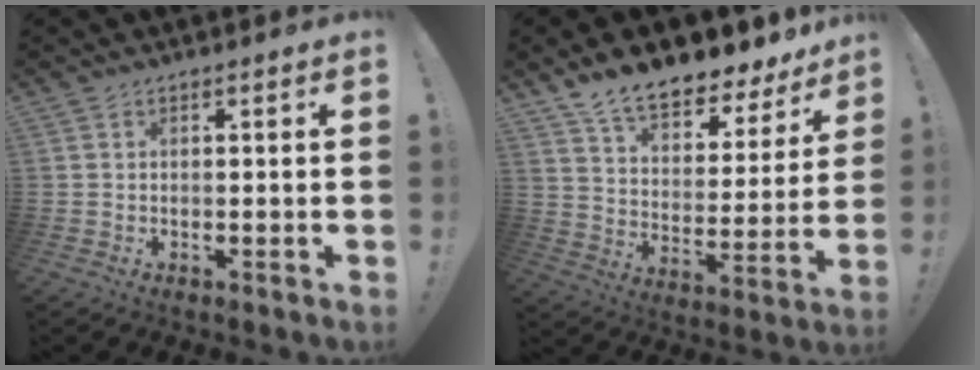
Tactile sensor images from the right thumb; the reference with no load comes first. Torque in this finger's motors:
{"motor_torque": [0.56, 0.84, 0.95, 0.95, 0.06]}